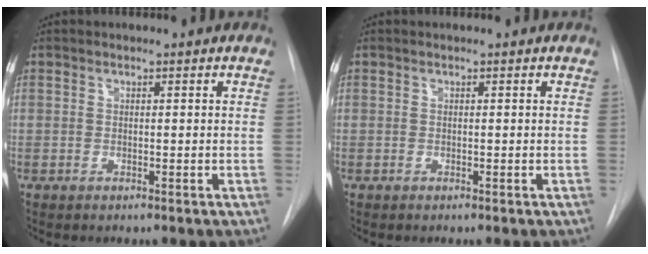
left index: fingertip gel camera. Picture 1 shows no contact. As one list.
[{"total": 0.0}]